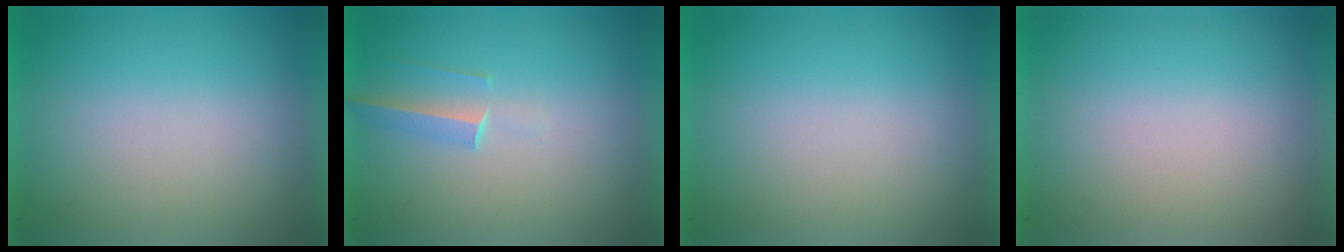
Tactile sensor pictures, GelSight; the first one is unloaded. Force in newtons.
{"total": 1.4}
{"total": 0.0}
{"total": 0.0}